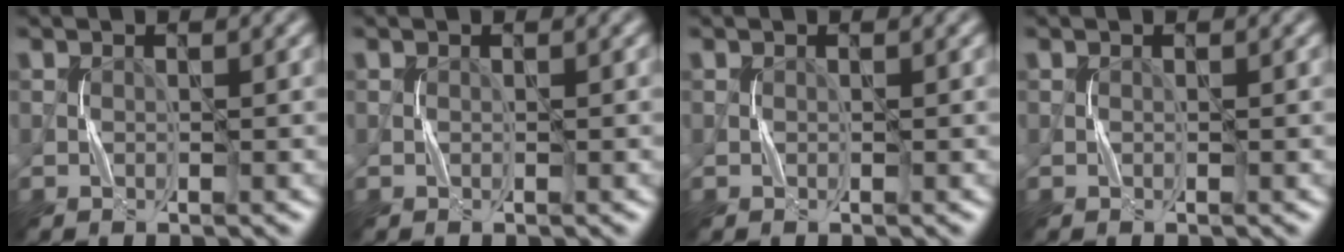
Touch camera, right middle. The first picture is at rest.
{"total": 0.0}
{"total": 0.0}
{"total": 0.0}